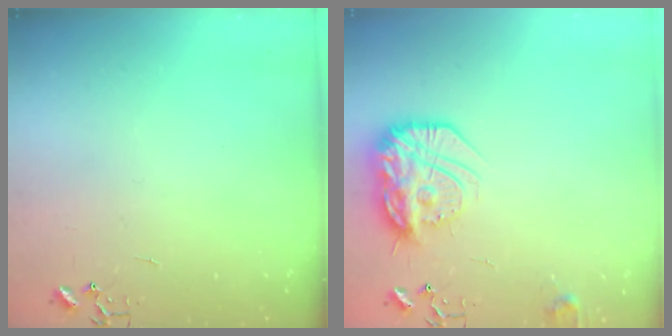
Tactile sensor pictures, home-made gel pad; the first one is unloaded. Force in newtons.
{"total": 19.0, "press": 18.9, "slide": 1.4}